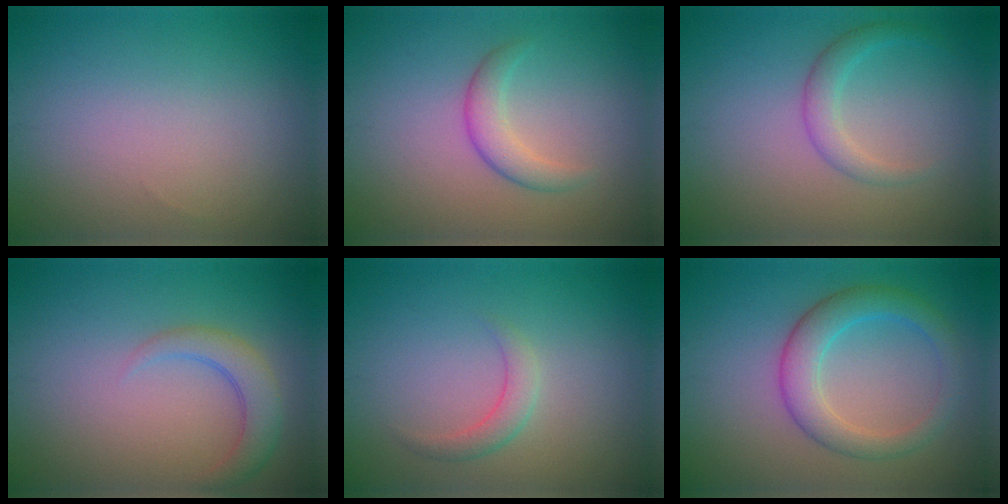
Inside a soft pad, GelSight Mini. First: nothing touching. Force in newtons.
{"total": 2.3, "press": 2.3, "slide": 0.0}
{"total": 2.1, "press": 2.1, "slide": 0.1}
{"total": 2.8, "press": 2.8, "slide": 0.3}
{"total": 1.7, "press": 1.7, "slide": 0.0}
{"total": 4.3, "press": 4.3, "slide": 0.1}